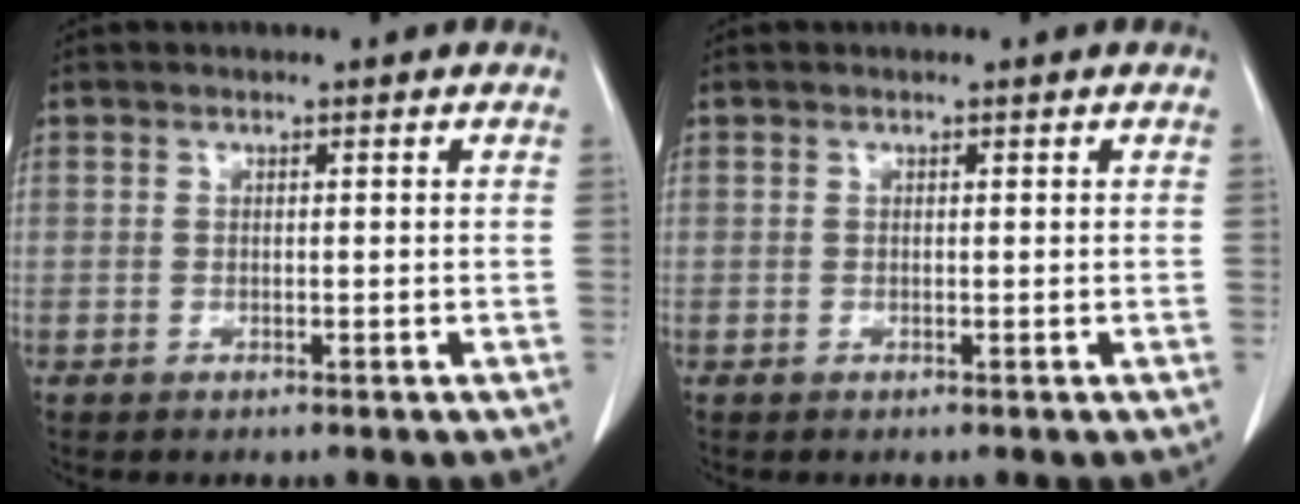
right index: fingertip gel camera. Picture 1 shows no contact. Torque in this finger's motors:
{"motor_torque": [0.03, -0.05, -0.01, 0.00]}